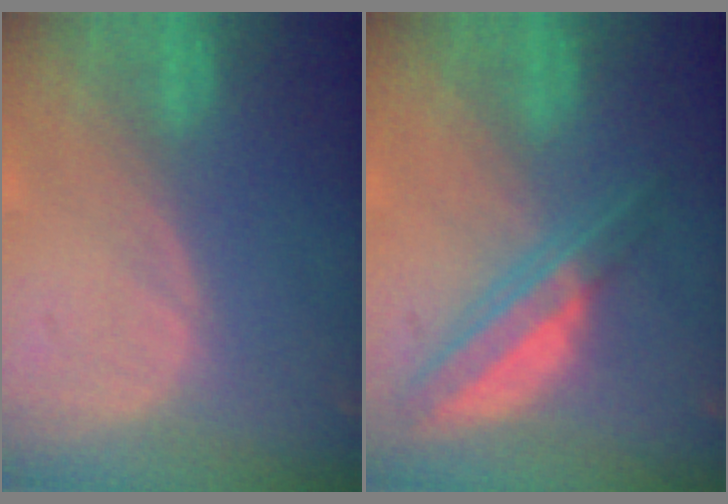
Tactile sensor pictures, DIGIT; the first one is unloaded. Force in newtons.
{"total": 6.7, "press": 5.6, "slide": 3.7}